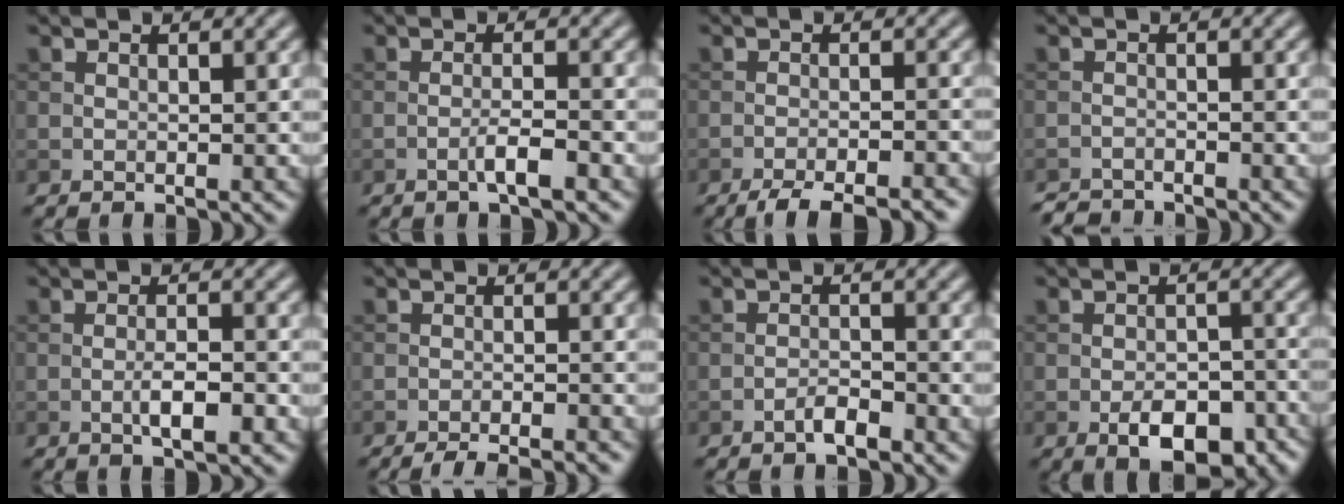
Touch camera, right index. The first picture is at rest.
{"total": 2.3, "force": [-1.2, 0.2, 1.9], "torque": [-0.034, 0.007, -0.024]}
{"total": 6.0, "force": [-5.0, 1.1, 3.0], "torque": [-0.045, -0.012, -0.076]}
{"total": 2.3, "force": [-2.2, 0.3, 0.2], "torque": [0.000, -0.004, -0.044]}
{"total": 2.8, "force": [-1.1, 0.7, 2.6], "torque": [-0.045, 0.003, -0.019]}
{"total": 4.4, "force": [-3.8, 0.6, 2.2], "torque": [-0.031, -0.009, -0.061]}
{"total": 1.7, "force": [-1.2, 0.4, 1.1], "torque": [-0.020, 0.004, -0.025]}
{"total": 6.6, "force": [-3.4, 3.2, 4.6], "torque": [-0.066, -0.004, -0.047]}